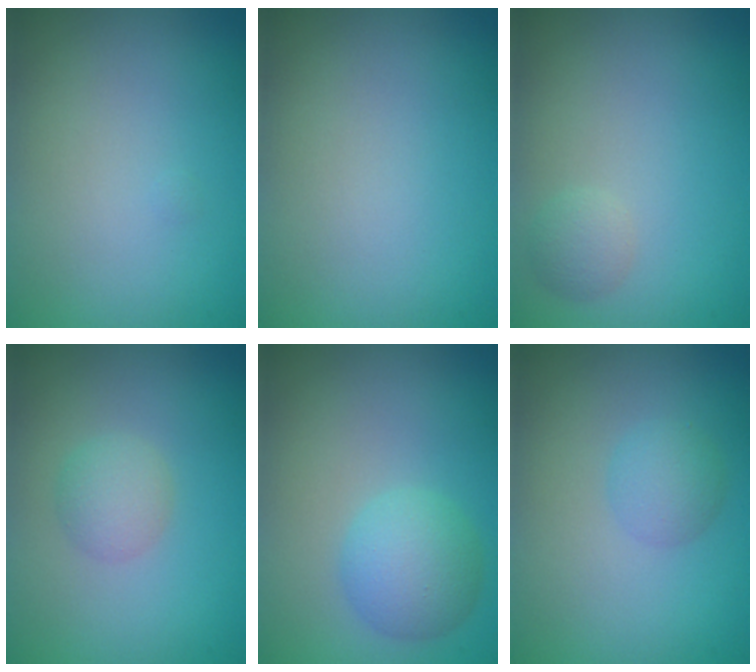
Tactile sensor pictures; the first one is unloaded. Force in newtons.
{"total": 0.0}
{"total": 1.3, "press": 1.3, "slide": 0.0}
{"total": 2.0, "press": 2.0, "slide": 0.0}
{"total": 3.6, "press": 3.6, "slide": 0.1}
{"total": 2.0, "press": 2.0, "slide": 0.1}